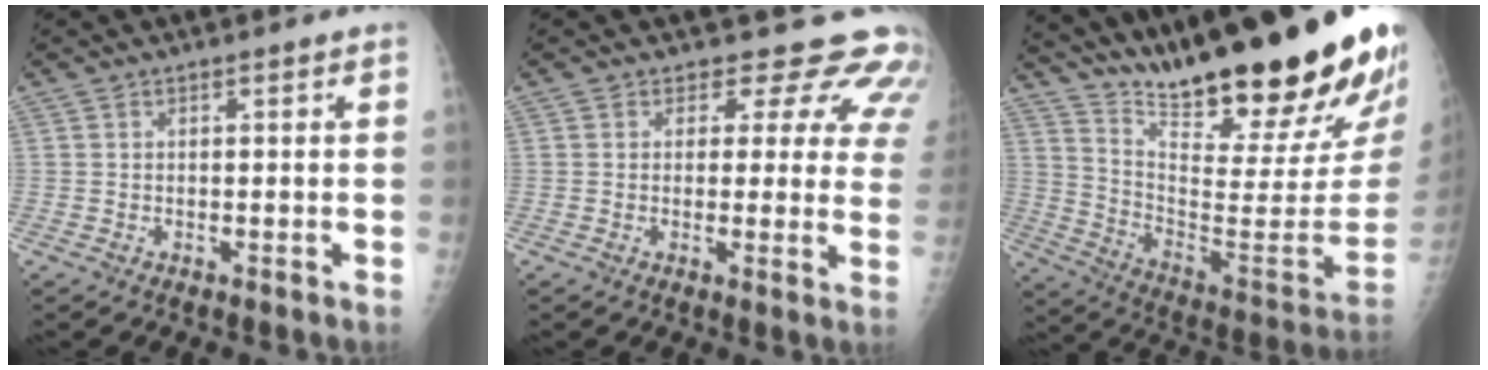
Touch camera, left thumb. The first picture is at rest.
{"total": 12.2, "force": [10.5, 5.8, 2.4], "torque": [0.028, -0.057, 0.089]}
{"total": 32.0, "force": [24.2, 5.4, 20.2], "torque": [-0.291, -0.146, 0.364]}